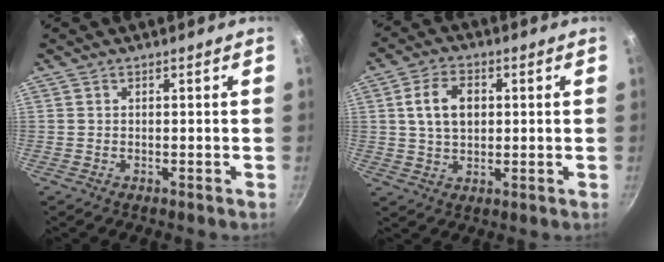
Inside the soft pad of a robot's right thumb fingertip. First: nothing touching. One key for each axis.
{"total": 8.1, "fx": 1.4, "fy": 5.5, "fz": 5.8, "tx": -0.090, "ty": 0.006, "tz": 0.023}